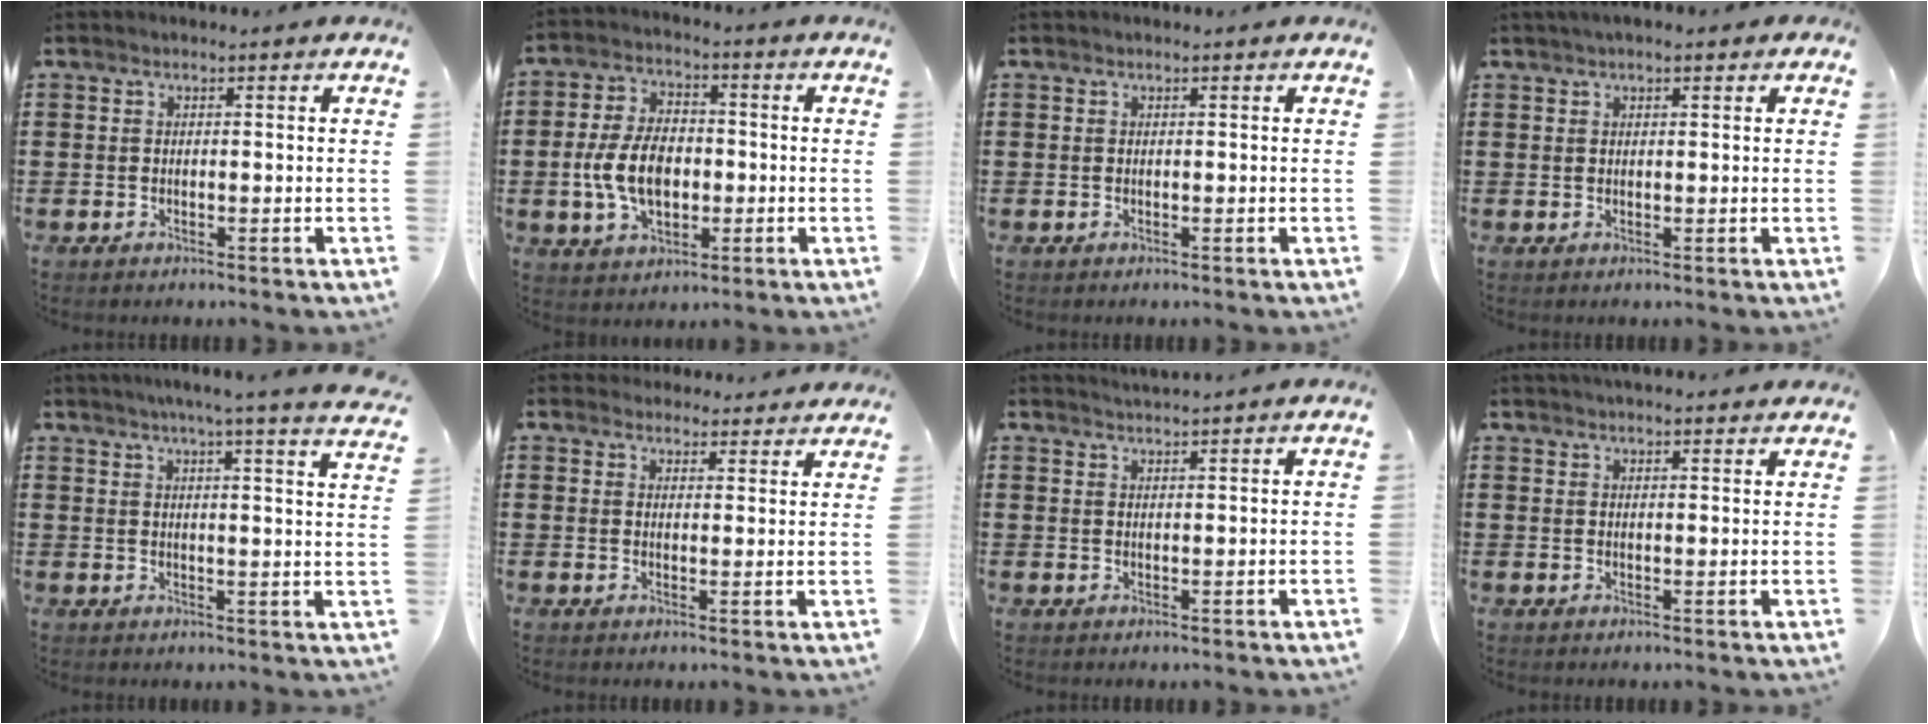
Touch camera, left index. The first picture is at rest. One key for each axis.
{"total": 9.1, "fx": -1.3, "fy": 5.6, "fz": 7.0, "tx": -0.161, "ty": 0.008, "tz": -0.029}
{"total": 0.0}
{"total": 1.7, "fx": 1.1, "fy": 0.5, "fz": 1.2, "tx": -0.023, "ty": 0.006, "tz": 0.019}
{"total": 4.5, "fx": 3.8, "fy": -1.0, "fz": 2.2, "tx": -0.048, "ty": -0.023, "tz": 0.060}
{"total": 3.3, "fx": 3.1, "fy": 1.0, "fz": 0.1, "tx": -0.012, "ty": -0.007, "tz": 0.061}
{"total": 1.6, "fx": 1.6, "fy": -0.3, "fz": 0.1, "tx": -0.004, "ty": 0.000, "tz": 0.030}
{"total": 2.3, "fx": 2.2, "fy": 0.3, "fz": 0.4, "tx": -0.013, "ty": -0.001, "tz": 0.043}